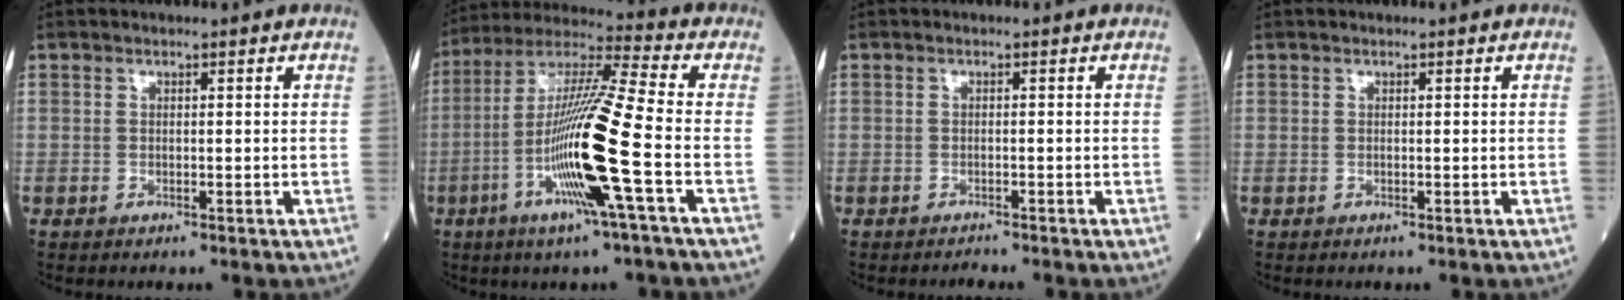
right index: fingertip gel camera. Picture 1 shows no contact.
{"total": 16.1, "force": [-4.7, -0.9, 15.4], "torque": [-0.299, -0.011, -0.100]}
{"total": 1.2, "force": [-1.2, -0.3, 0.1], "torque": [-0.001, -0.001, -0.018]}
{"total": 0.0}